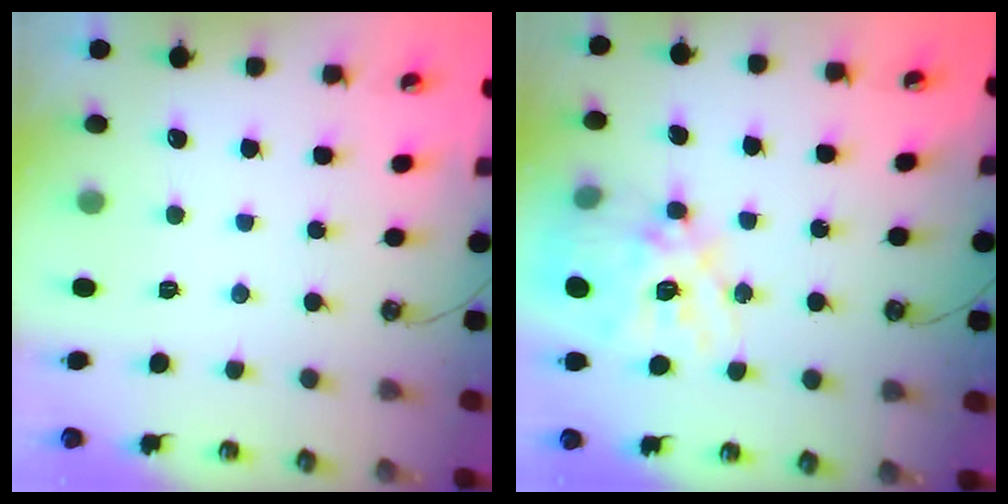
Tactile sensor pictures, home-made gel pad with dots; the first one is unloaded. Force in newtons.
{"total": 19.6, "press": 19.5, "slide": 1.9}